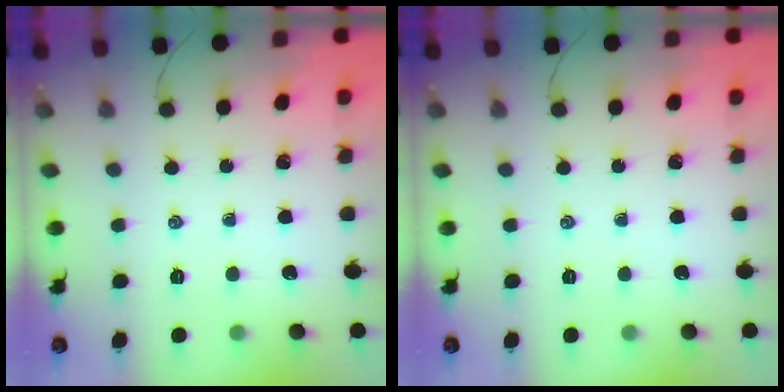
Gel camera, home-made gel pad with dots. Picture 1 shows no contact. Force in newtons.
{"total": 0.0}